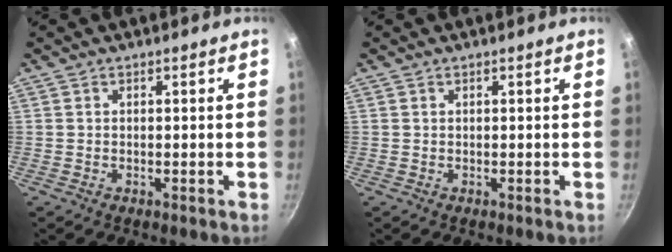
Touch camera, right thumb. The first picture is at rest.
{"total": 0.0}